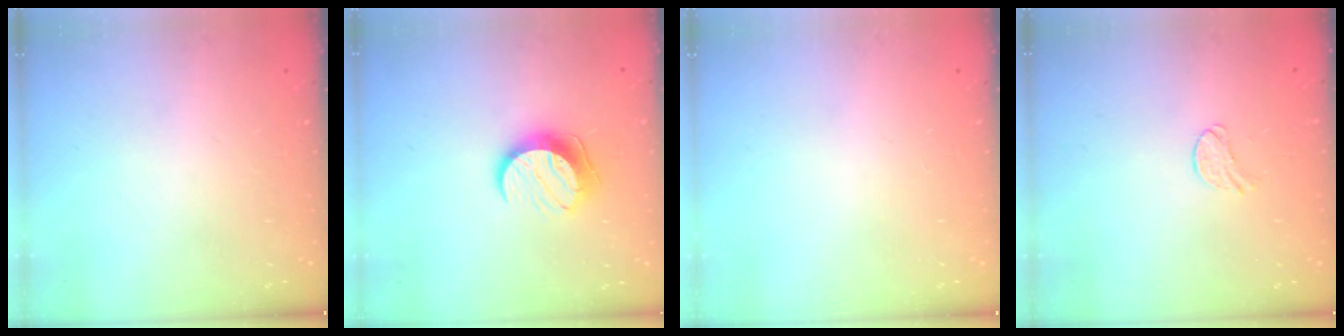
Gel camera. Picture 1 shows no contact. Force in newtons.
{"total": 9.6, "press": 9.6, "slide": 0.1}
{"total": 0.0}
{"total": 7.1, "press": 7.1, "slide": 0.5}